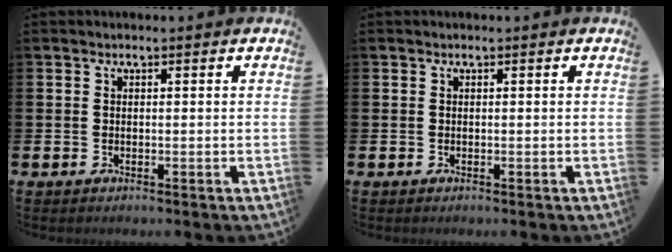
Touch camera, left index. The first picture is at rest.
{"total": 0.0}